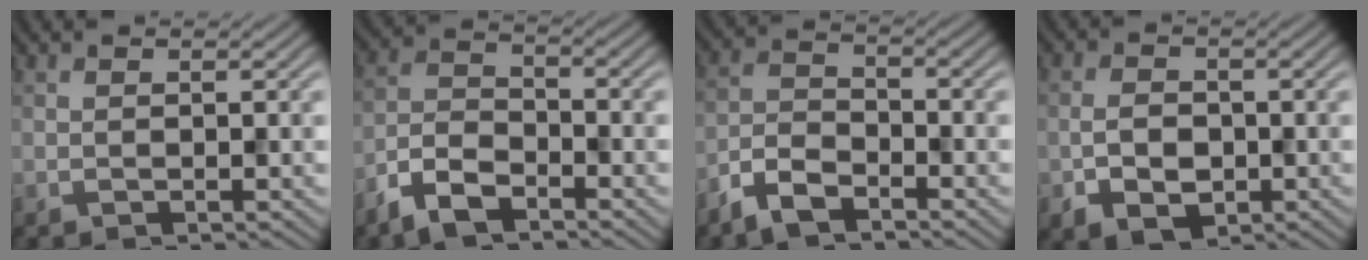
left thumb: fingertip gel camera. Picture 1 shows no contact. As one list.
[{"total": 6.7, "force": [-4.8, 2.8, 3.8], "torque": [-0.078, -0.003, -0.111]}, {"total": 5.6, "force": [-4.2, 2.2, 3.0], "torque": [-0.065, -0.003, -0.098]}, {"total": 4.2, "force": [-1.3, 2.9, 2.7], "torque": [-0.053, -0.007, -0.025]}]